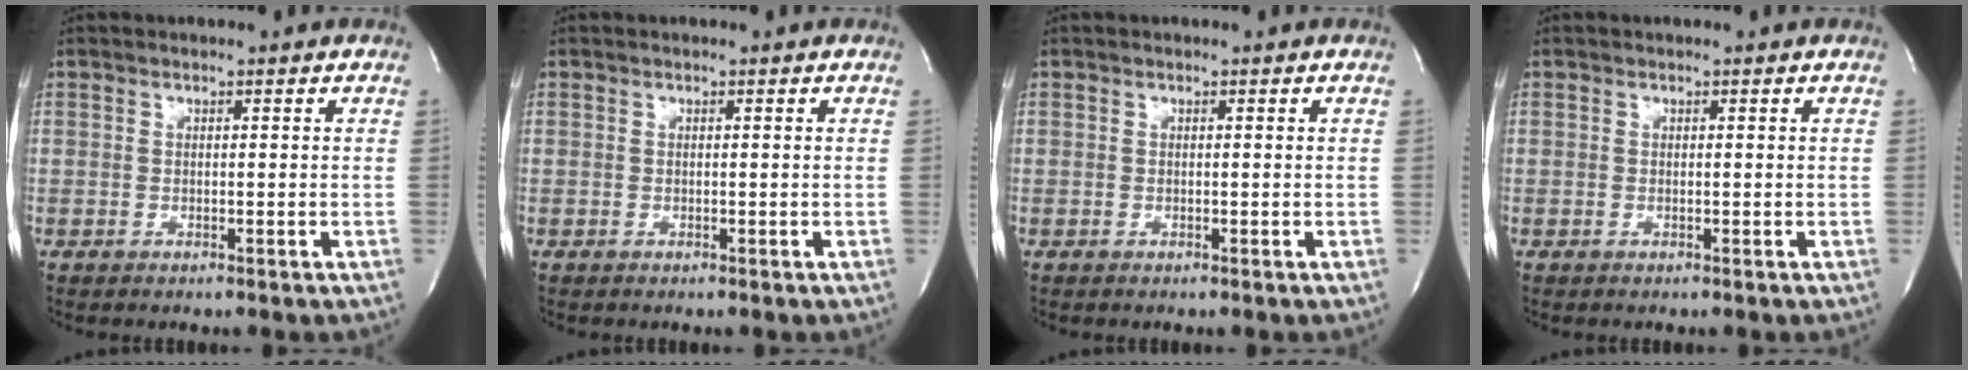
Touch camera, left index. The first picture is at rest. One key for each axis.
{"total": 0.0}
{"total": 0.0}
{"total": 0.0}